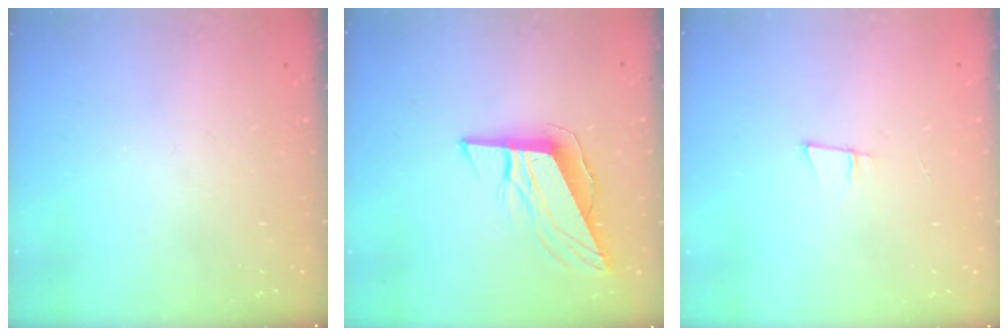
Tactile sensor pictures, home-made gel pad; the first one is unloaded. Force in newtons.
{"total": 10.3, "press": 10.2, "slide": 1.9}
{"total": 5.7, "press": 4.9, "slide": 2.8}